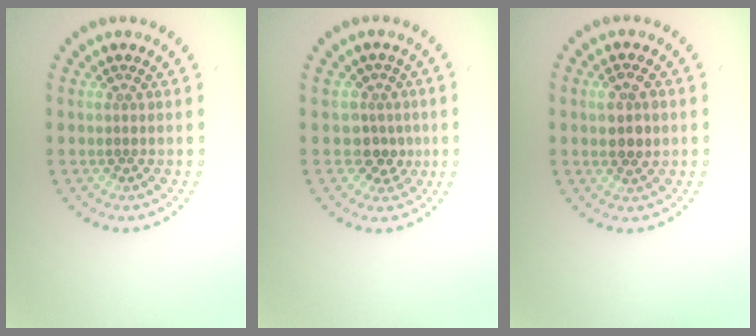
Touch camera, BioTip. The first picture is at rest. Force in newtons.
{"total": 2.4, "press": 1.9, "slide": 1.5}
{"total": 2.6, "press": 2.5, "slide": 0.5}